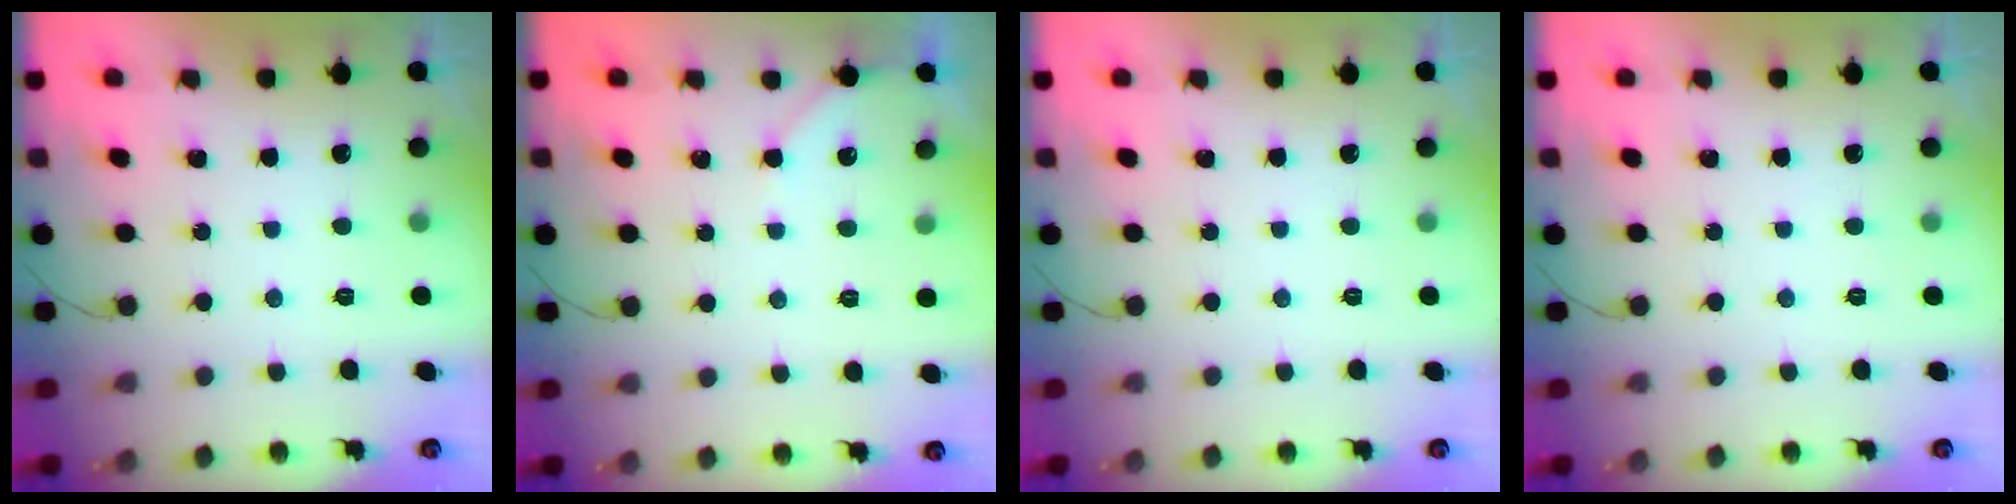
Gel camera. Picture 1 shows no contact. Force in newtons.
{"total": 3.7, "press": 3.7, "slide": 0.4}
{"total": 0.0}
{"total": 0.0}